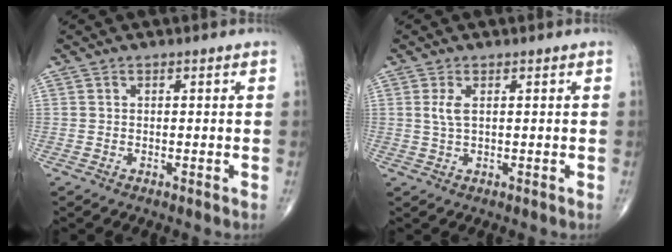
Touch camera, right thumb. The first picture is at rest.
{"total": 2.4, "force": [0.7, 0.8, 2.2], "torque": [-0.056, 0.001, 0.019]}